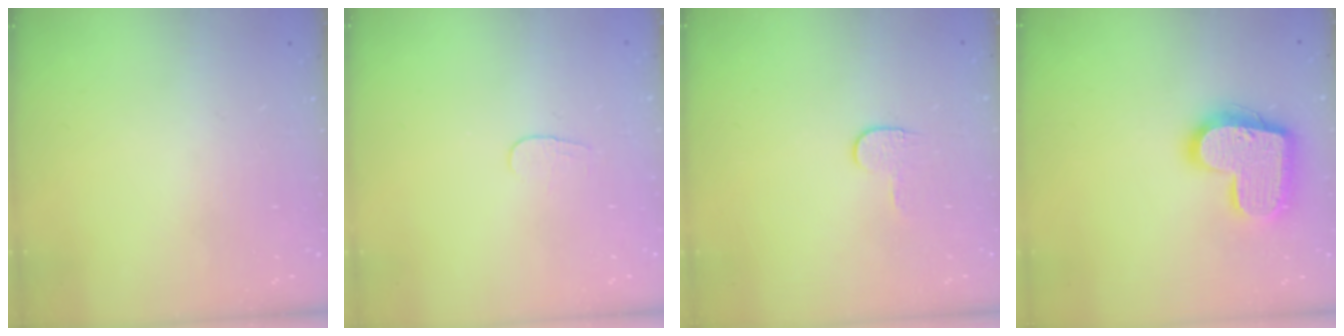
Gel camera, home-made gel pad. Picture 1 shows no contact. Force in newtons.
{"total": 3.8, "press": 3.8, "slide": 0.3}
{"total": 3.8, "press": 3.8, "slide": 0.3}
{"total": 17.8, "press": 17.8, "slide": 1.2}